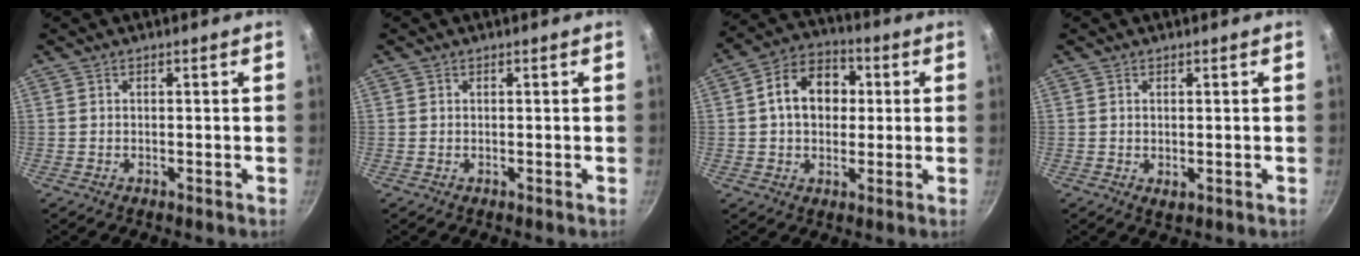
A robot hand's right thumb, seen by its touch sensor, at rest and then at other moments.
{"total": 0.0}
{"total": 11.9, "force": [1.6, 8.9, 7.7], "torque": [-0.088, 0.022, 0.009]}
{"total": 1.5, "force": [0.2, 0.7, 1.3], "torque": [-0.021, -0.005, 0.003]}